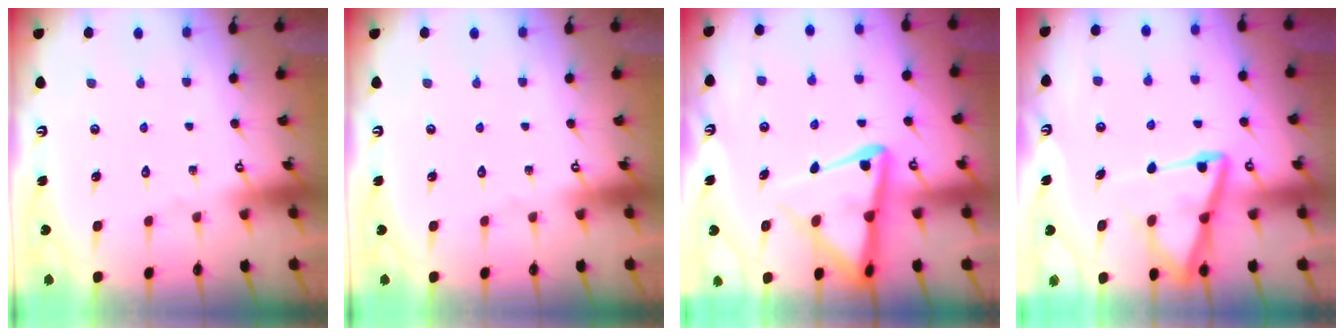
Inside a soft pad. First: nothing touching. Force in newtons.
{"total": 0.0}
{"total": 11.4, "press": 11.3, "slide": 1.3}
{"total": 10.8, "press": 10.7, "slide": 1.3}